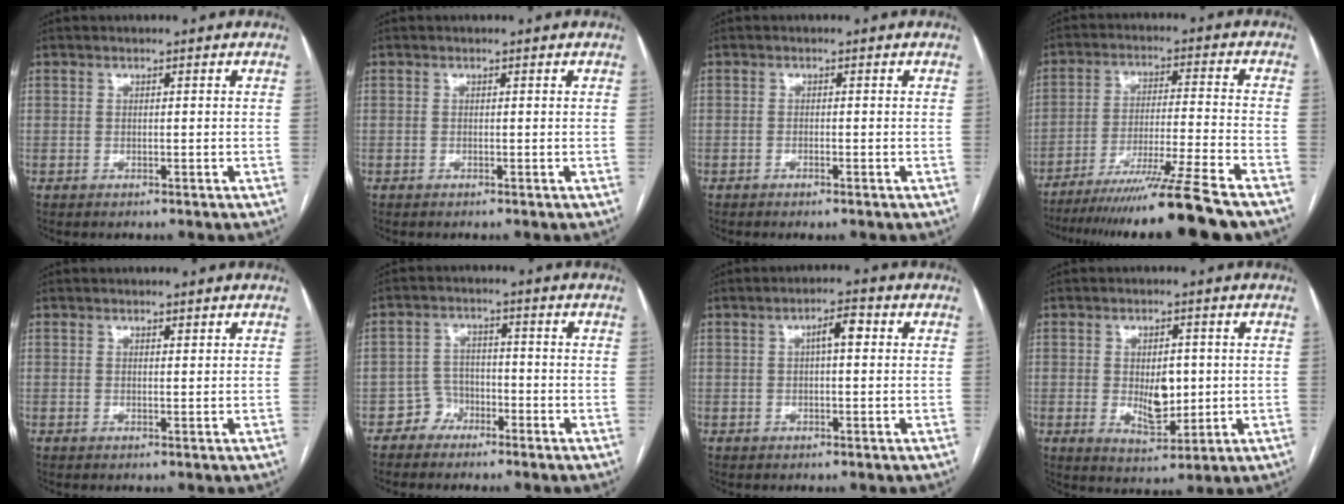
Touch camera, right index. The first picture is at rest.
{"total": 0.0}
{"total": 0.9, "force": [-0.7, 0.0, 0.6], "torque": [-0.013, -0.001, -0.010]}
{"total": 15.8, "force": [-12.9, -2.8, 8.7], "torque": [-0.143, -0.035, -0.208]}
{"total": 0.6, "force": [0.5, 0.1, 0.3], "torque": [-0.007, -0.003, 0.007]}
{"total": 3.5, "force": [-2.3, 2.6, -0.1], "torque": [0.007, 0.014, -0.045]}
{"total": 3.4, "force": [0.8, 0.9, 3.2], "torque": [-0.054, 0.013, 0.011]}
{"total": 6.5, "force": [0.0, 3.1, 5.7], "torque": [-0.093, -0.006, 0.009]}